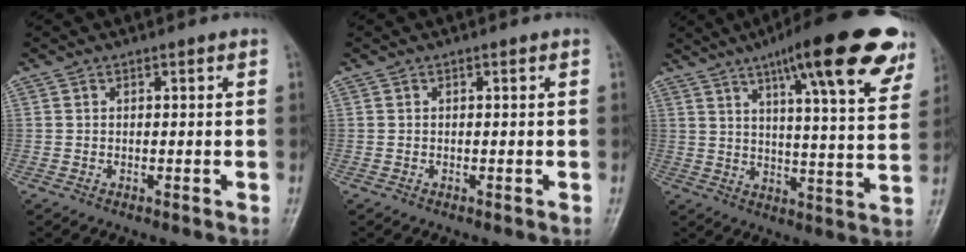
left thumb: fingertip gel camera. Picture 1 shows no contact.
{"total": 0.0}
{"total": 22.2, "force": [12.6, 4.7, 17.7], "torque": [-0.229, -0.029, 0.173]}